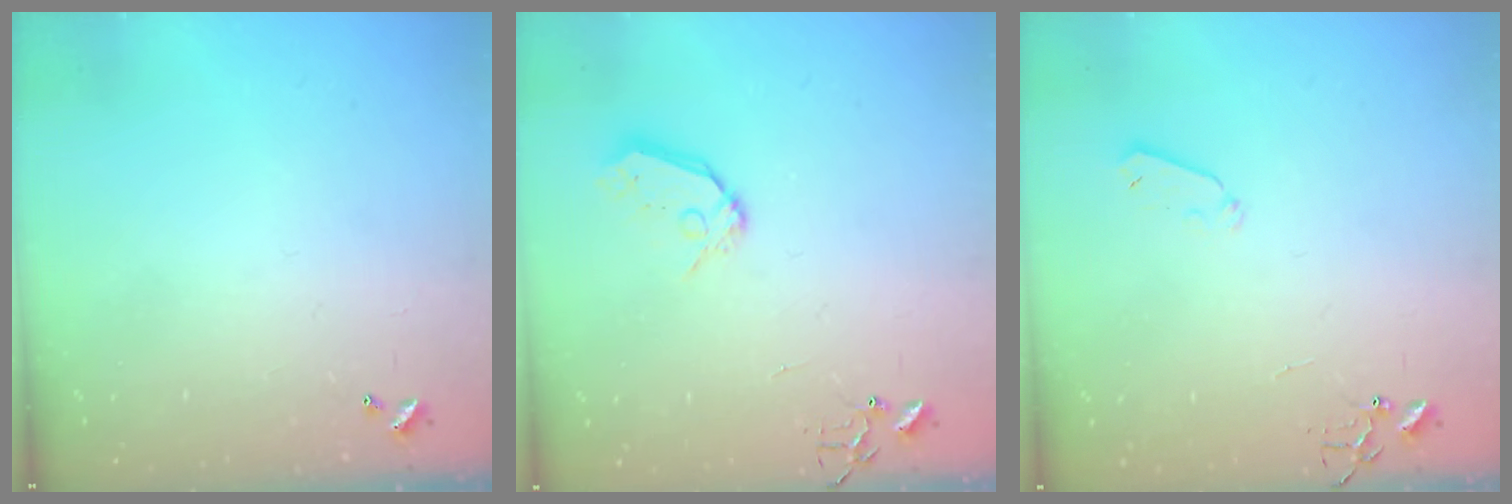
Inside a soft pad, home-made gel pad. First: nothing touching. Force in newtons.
{"total": 8.6, "press": 8.6, "slide": 0.7}
{"total": 4.0, "press": 3.9, "slide": 0.8}